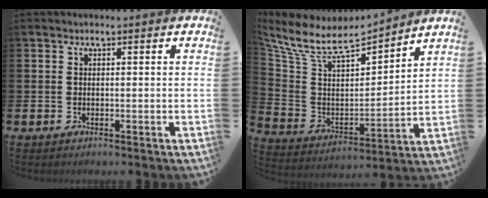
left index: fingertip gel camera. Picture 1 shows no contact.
{"total": 7.8, "force": [6.9, 2.6, 2.7], "torque": [-0.092, -0.052, 0.117]}